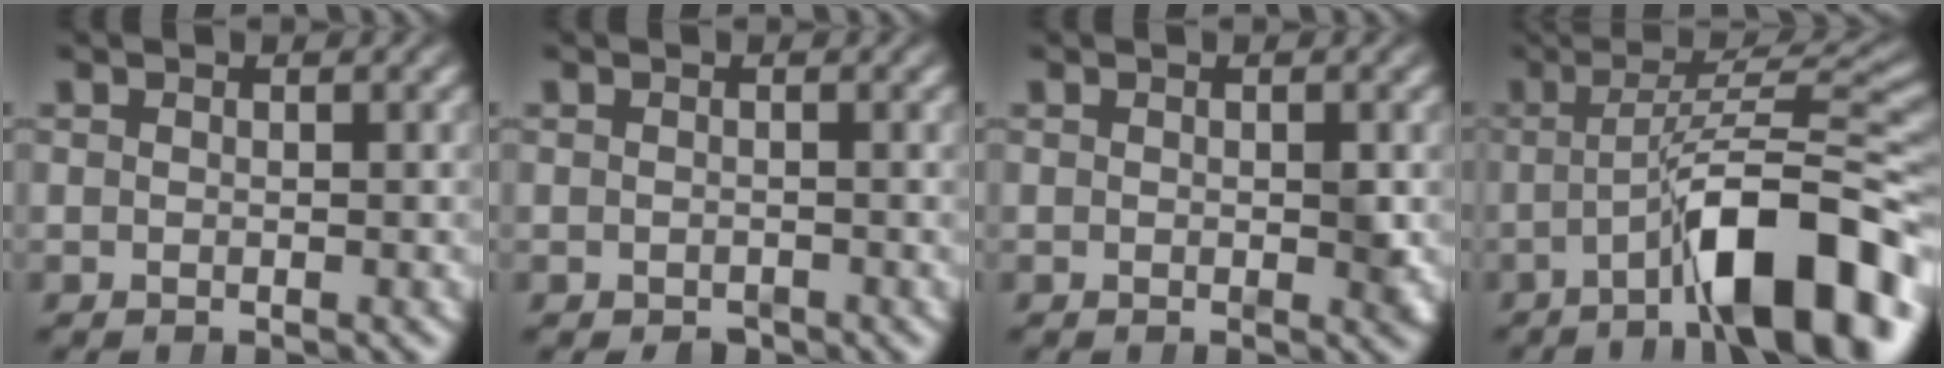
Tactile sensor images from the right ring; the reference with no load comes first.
{"total": 0.9, "force": [-0.8, 0.4, 0.1], "torque": [-0.004, -0.007, -0.008]}
{"total": 1.0, "force": [0.0, 0.4, 0.9], "torque": [-0.006, 0.001, -0.003]}
{"total": 10.3, "force": [-3.4, 2.2, 9.5], "torque": [-0.135, 0.003, -0.049]}